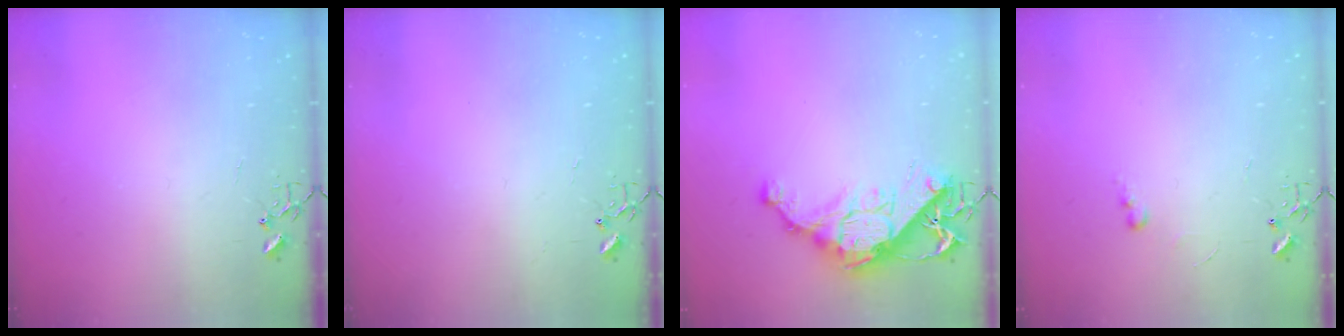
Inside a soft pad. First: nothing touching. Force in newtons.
{"total": 1.4, "press": 1.4, "slide": 0.2}
{"total": 14.0, "press": 13.9, "slide": 1.2}
{"total": 4.4, "press": 4.4, "slide": 0.6}